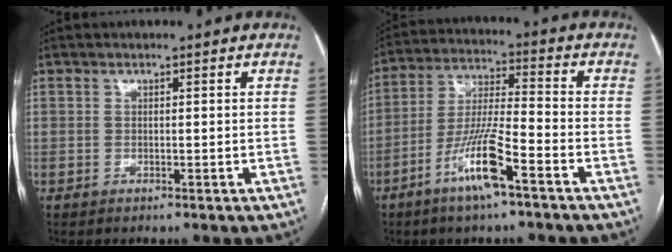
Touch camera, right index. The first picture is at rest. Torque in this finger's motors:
{"motor_torque": [1.41, -0.73, 0.89, 0.21]}